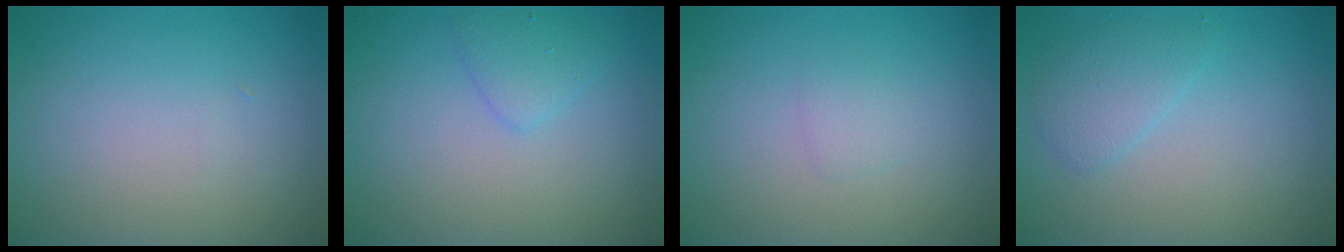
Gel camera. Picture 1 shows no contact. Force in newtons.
{"total": 1.7, "press": 1.6, "slide": 0.1}
{"total": 0.9, "press": 0.9, "slide": 0.0}
{"total": 2.0, "press": 2.0, "slide": 0.1}